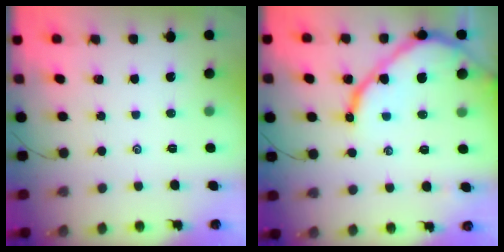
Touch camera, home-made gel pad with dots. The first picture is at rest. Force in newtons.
{"total": 12.4, "press": 12.4, "slide": 1.3}